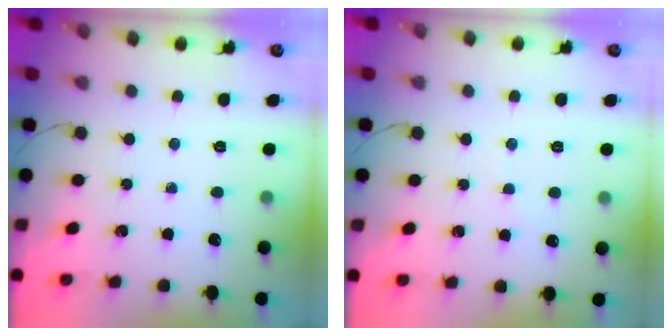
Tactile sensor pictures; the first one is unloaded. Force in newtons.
{"total": 3.8, "press": 3.7, "slide": 0.9}